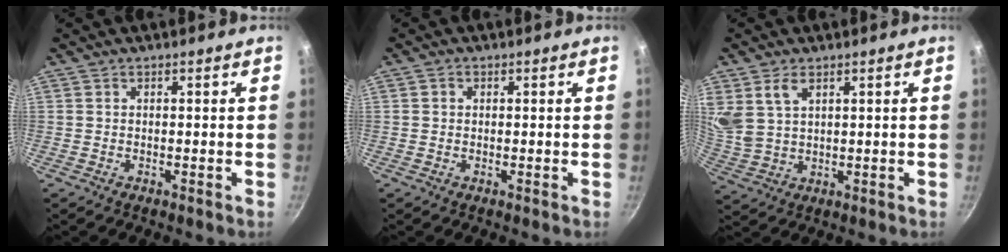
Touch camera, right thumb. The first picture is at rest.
{"total": 1.1, "force": [0.2, 1.0, 0.4], "torque": [-0.004, 0.003, 0.001]}
{"total": 6.4, "force": [3.2, 3.9, 4.0], "torque": [-0.071, -0.018, 0.073]}